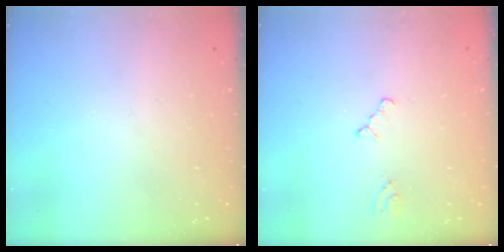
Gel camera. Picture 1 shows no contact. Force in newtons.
{"total": 0.7, "press": 0.7, "slide": 0.2}